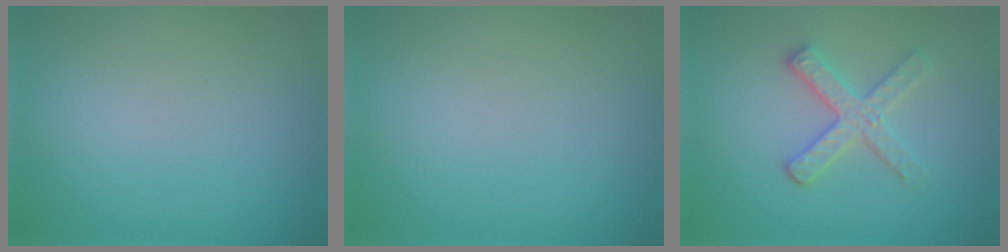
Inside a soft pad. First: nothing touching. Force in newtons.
{"total": 0.0}
{"total": 3.4, "press": 3.0, "slide": 1.6}